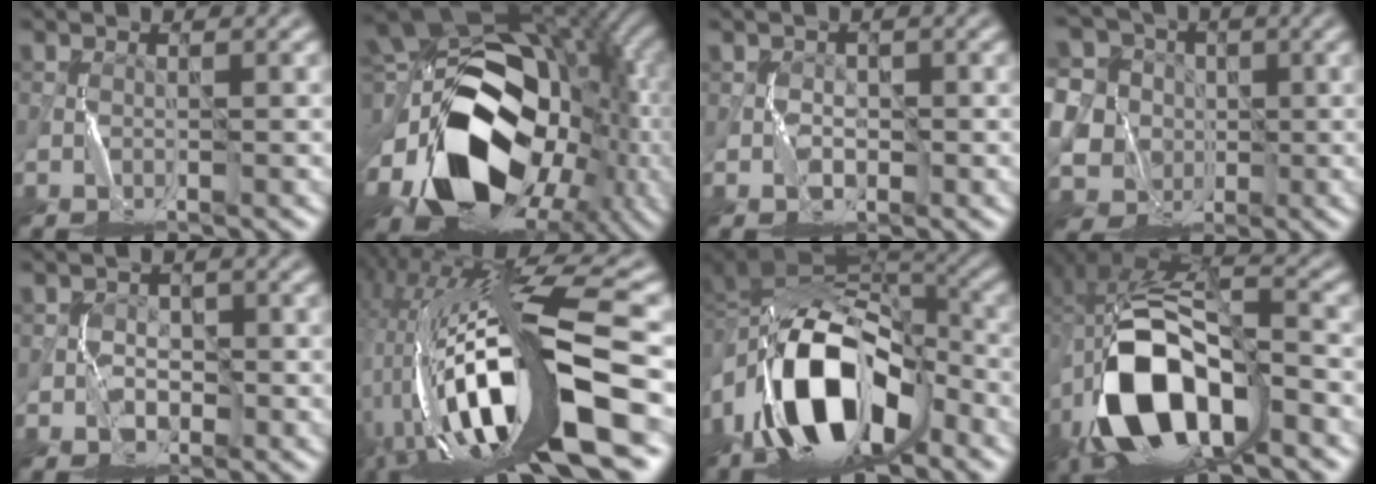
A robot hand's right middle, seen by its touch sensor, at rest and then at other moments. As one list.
[{"total": 19.6, "force": [-3.5, 14.0, 13.2], "torque": [-0.251, -0.024, -0.043]}, {"total": 1.6, "force": [-0.3, 1.4, 0.6], "torque": [-0.005, -0.002, -0.005]}, {"total": 13.9, "force": [0.9, 12.7, 5.6], "torque": [-0.176, 0.025, -0.011]}, {"total": 2.2, "force": [-0.6, 2.0, 0.8], "torque": [-0.004, -0.001, -0.010]}, {"total": 17.3, "force": [-6.2, 5.4, 15.2], "torque": [-0.284, 0.014, -0.111]}, {"total": 13.9, "force": [-4.4, 7.5, 10.8], "torque": [-0.195, 0.012, -0.089]}, {"total": 13.4, "force": [-4.4, 6.6, 10.8], "torque": [-0.214, 0.010, -0.083]}]